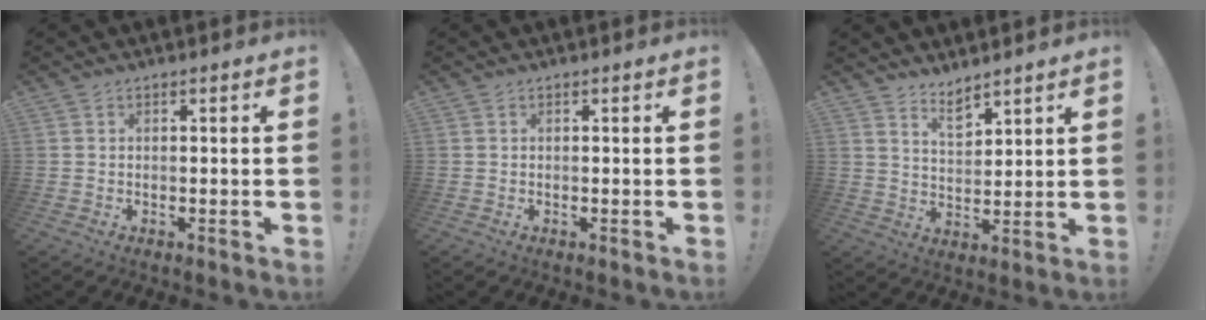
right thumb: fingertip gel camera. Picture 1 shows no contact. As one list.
[{"total": 0.0}, {"total": 6.0, "force": [5.1, 2.3, 2.2], "torque": [-0.038, -0.036, 0.094]}]